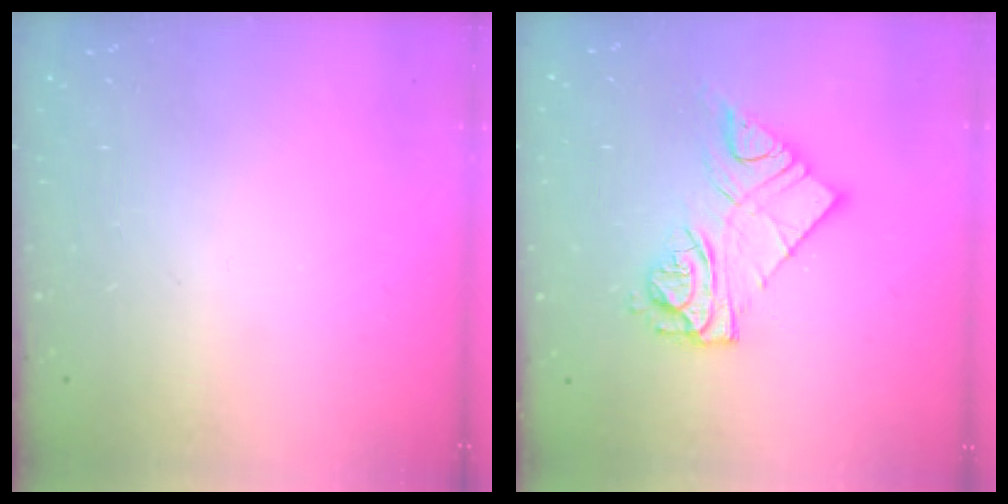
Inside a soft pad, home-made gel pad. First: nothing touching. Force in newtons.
{"total": 11.4, "press": 11.4, "slide": 0.6}